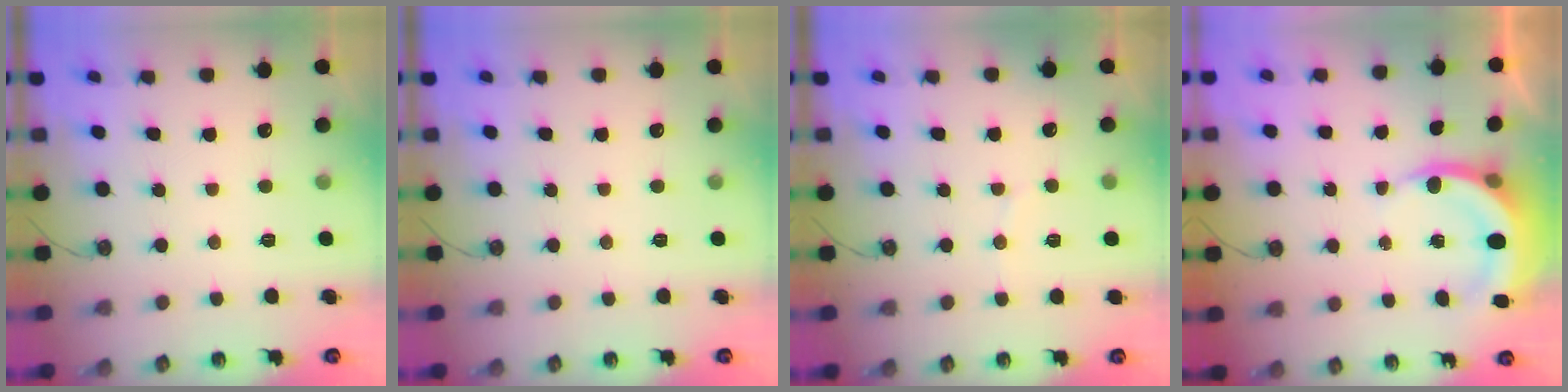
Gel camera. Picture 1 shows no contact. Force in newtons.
{"total": 0.0}
{"total": 2.7, "press": 2.4, "slide": 1.2}
{"total": 6.3, "press": 6.0, "slide": 2.0}